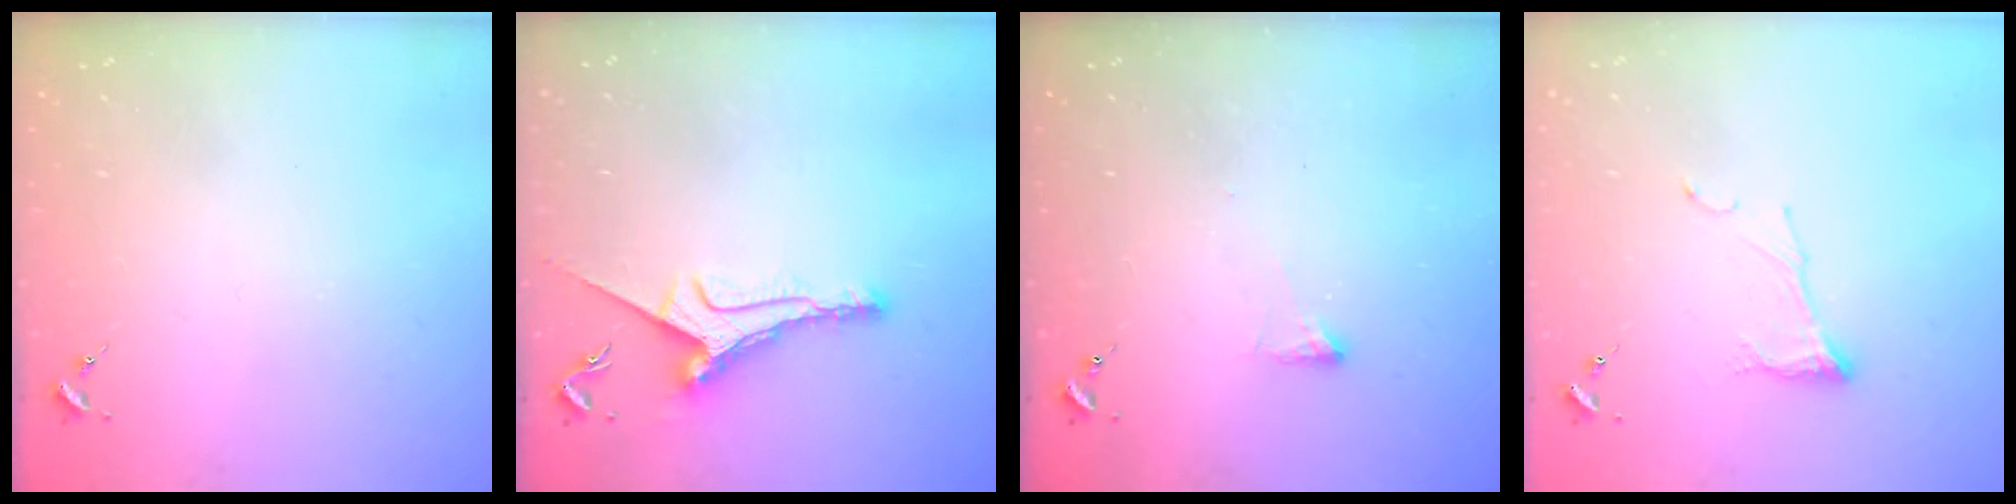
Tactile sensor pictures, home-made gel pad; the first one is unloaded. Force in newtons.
{"total": 9.0, "press": 9.0, "slide": 0.3}
{"total": 2.9, "press": 2.8, "slide": 0.5}
{"total": 6.8, "press": 6.8, "slide": 0.1}